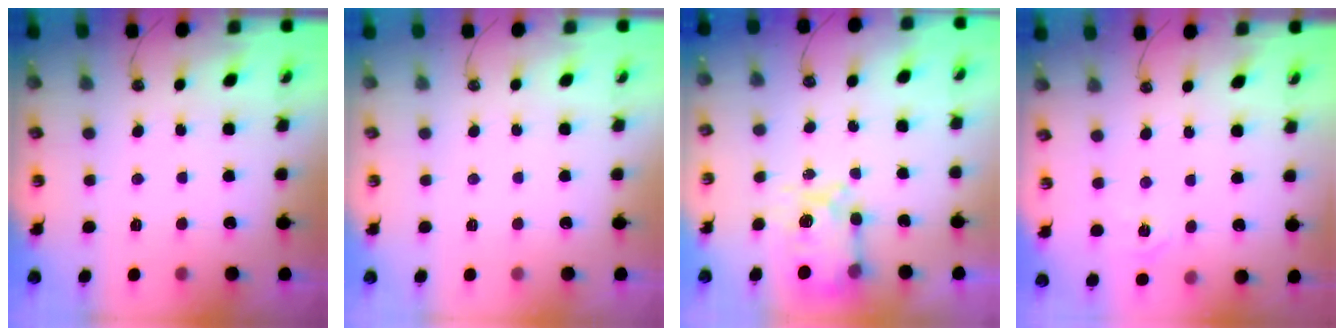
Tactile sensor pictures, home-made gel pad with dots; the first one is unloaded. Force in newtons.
{"total": 0.0}
{"total": 7.4, "press": 7.4, "slide": 0.7}
{"total": 2.9, "press": 2.9, "slide": 0.4}